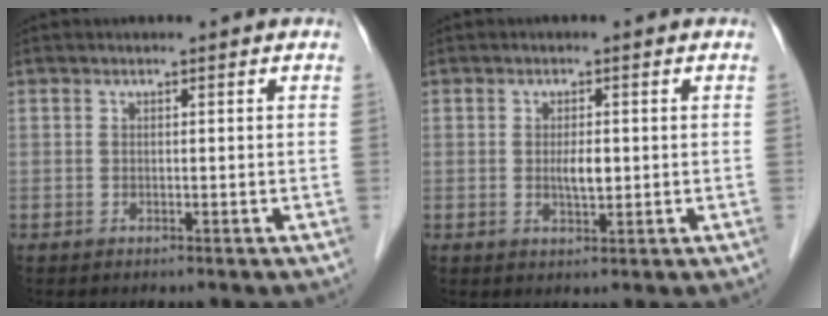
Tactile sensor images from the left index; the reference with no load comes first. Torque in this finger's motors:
{"motor_torque": [0.77, 0.49, 0.09, 0.03]}